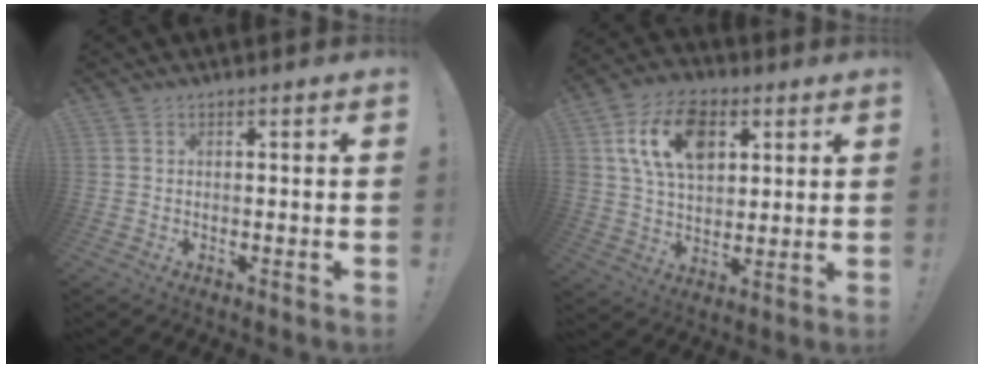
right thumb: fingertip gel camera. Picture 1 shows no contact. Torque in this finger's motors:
{"motor_torque": [0.34, 0.37, 0.60, 0.13, 0.08]}